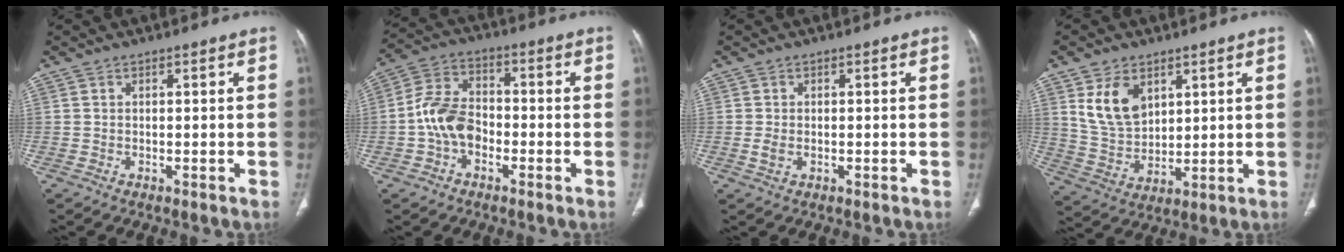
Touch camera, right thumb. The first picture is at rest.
{"total": 9.2, "force": [-2.4, 6.4, 6.1], "torque": [-0.110, 0.036, -0.055]}
{"total": 1.8, "force": [-0.3, 1.2, 1.4], "torque": [-0.034, 0.001, -0.006]}
{"total": 9.9, "force": [4.6, 6.4, 6.0], "torque": [-0.094, -0.023, 0.102]}